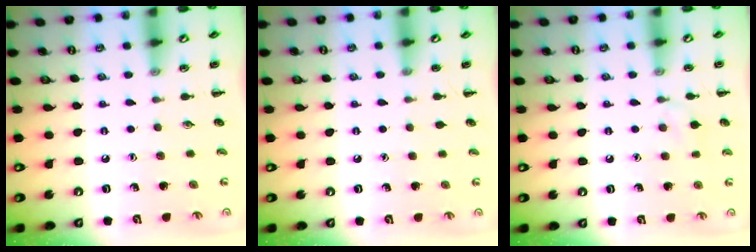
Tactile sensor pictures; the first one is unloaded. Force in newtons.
{"total": 0.0}
{"total": 6.0, "press": 5.7, "slide": 1.9}